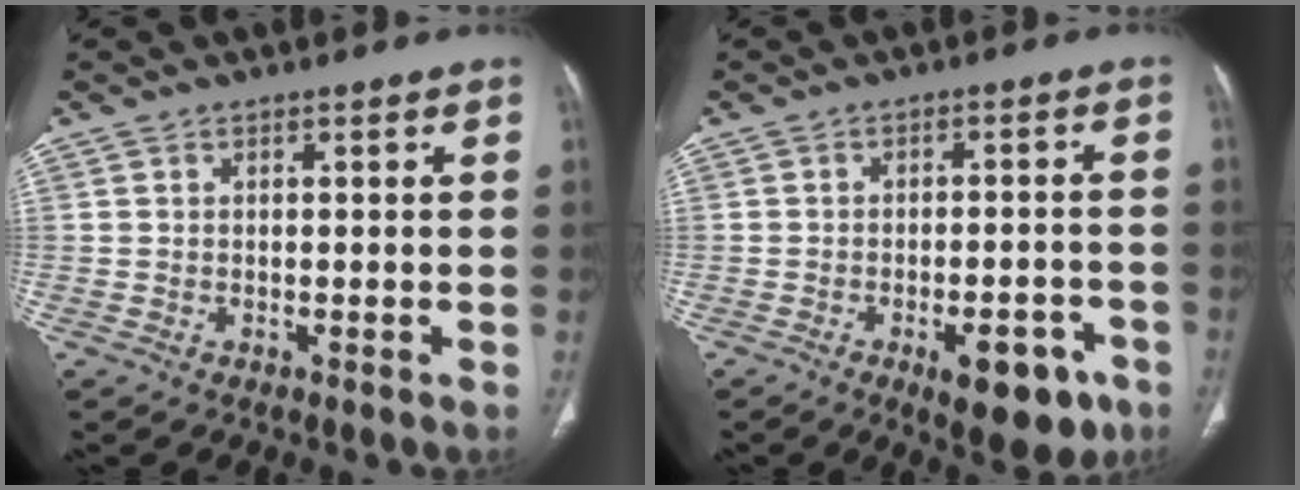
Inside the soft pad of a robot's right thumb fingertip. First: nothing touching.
{"total": 10.1, "force": [-5.1, 4.2, 7.6], "torque": [-0.082, 0.021, -0.060]}